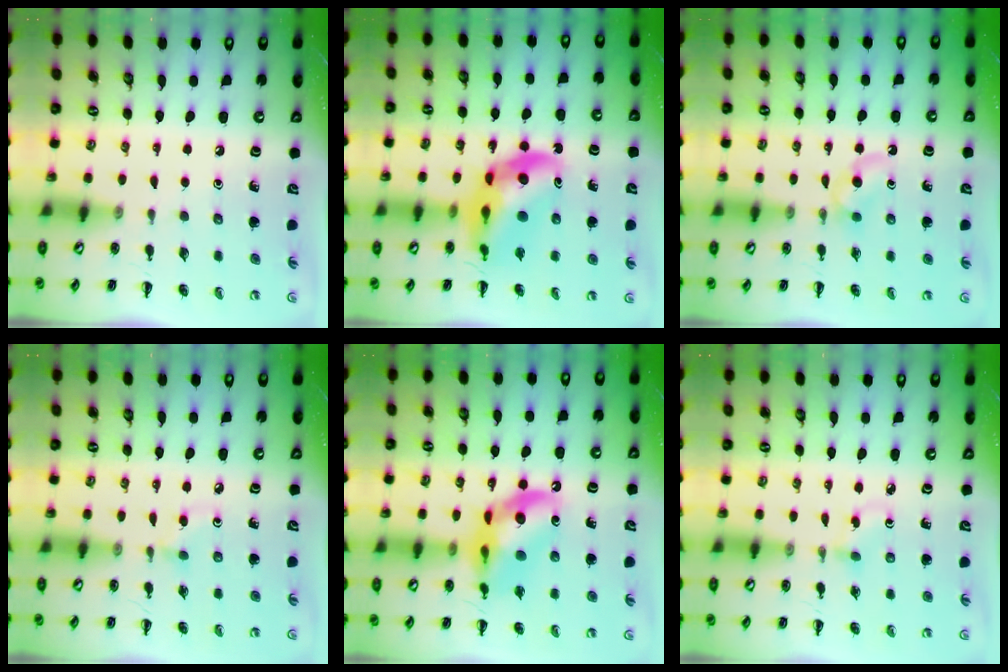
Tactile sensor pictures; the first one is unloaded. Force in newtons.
{"total": 12.5, "press": 12.1, "slide": 3.4}
{"total": 3.0, "press": 2.8, "slide": 1.1}
{"total": 2.7, "press": 2.5, "slide": 1.0}
{"total": 14.3, "press": 13.9, "slide": 3.3}
{"total": 1.6, "press": 1.4, "slide": 0.8}